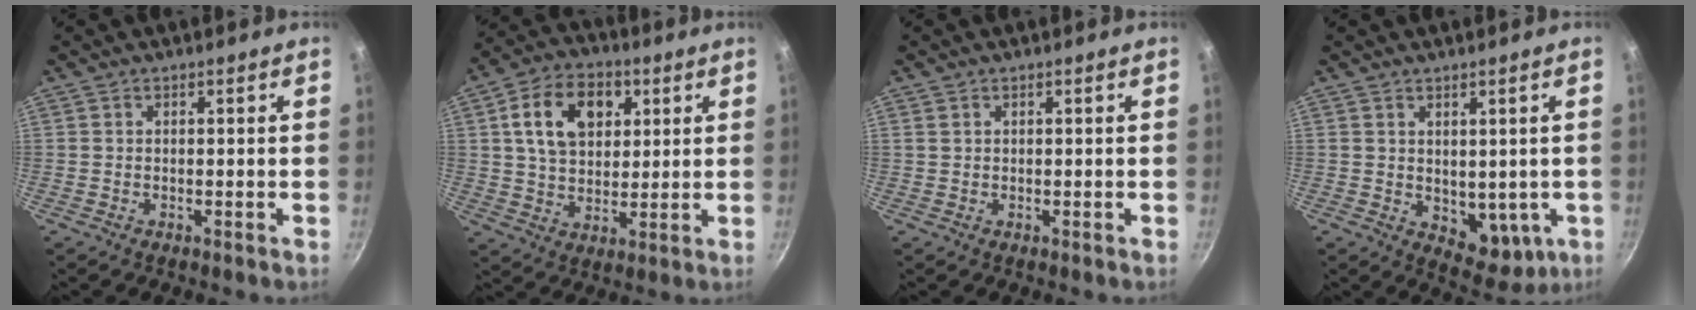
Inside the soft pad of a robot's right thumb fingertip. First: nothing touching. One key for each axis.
{"total": 14.0, "fx": 4.3, "fy": 9.7, "fz": 9.1, "tx": -0.126, "ty": 0.002, "tz": 0.065}
{"total": 0.7, "fx": 0.4, "fy": 0.6, "fz": 0.2, "tx": -0.002, "ty": 0.002, "tz": 0.005}
{"total": 8.0, "fx": -0.1, "fy": 5.2, "fz": 6.1, "tx": -0.059, "ty": -0.022, "tz": 0.014}